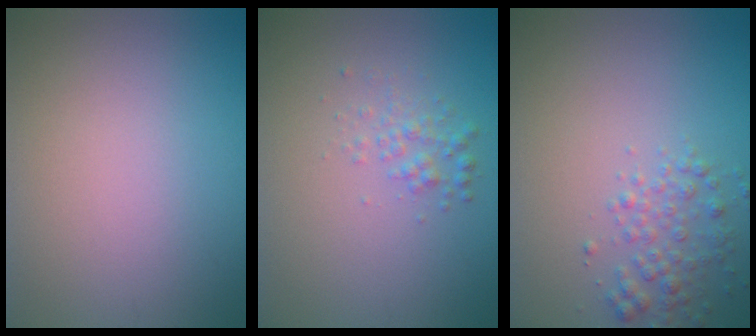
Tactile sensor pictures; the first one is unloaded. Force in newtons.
{"total": 1.5, "press": 1.5, "slide": 0.1}
{"total": 2.5, "press": 2.5, "slide": 0.1}